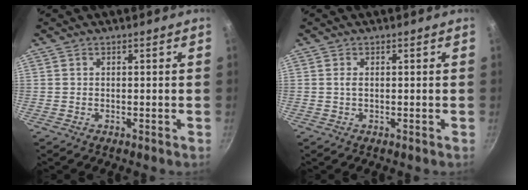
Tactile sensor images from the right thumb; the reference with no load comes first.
{"total": 0.9, "force": [0.1, 0.4, 0.8], "torque": [-0.016, 0.000, 0.001]}